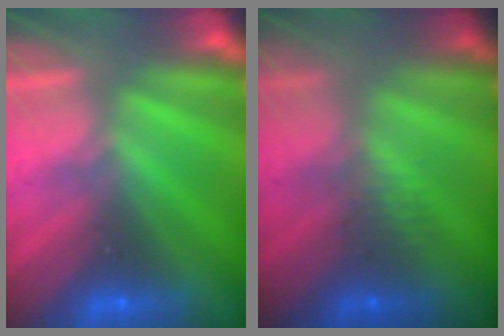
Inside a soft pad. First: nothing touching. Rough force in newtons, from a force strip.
{"total": 2.4}